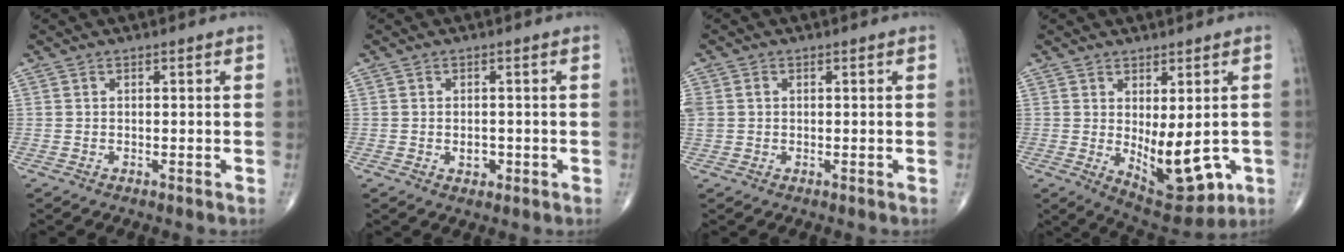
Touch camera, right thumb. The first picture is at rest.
{"total": 2.4, "force": [-0.5, 1.7, 1.6], "torque": [-0.016, 0.001, -0.004]}
{"total": 3.6, "force": [0.5, 3.0, 1.9], "torque": [-0.053, 0.011, 0.017]}
{"total": 11.5, "force": [-1.4, 5.1, 10.2], "torque": [-0.127, -0.017, 0.001]}